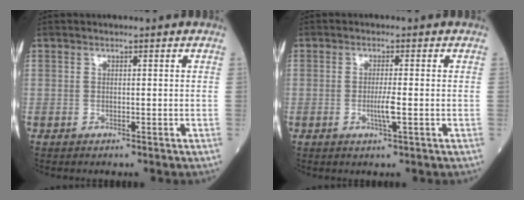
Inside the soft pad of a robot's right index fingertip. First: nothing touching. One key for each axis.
{"total": 2.6, "fx": -0.7, "fy": -0.2, "fz": 2.5, "tx": -0.049, "ty": -0.004, "tz": -0.013}